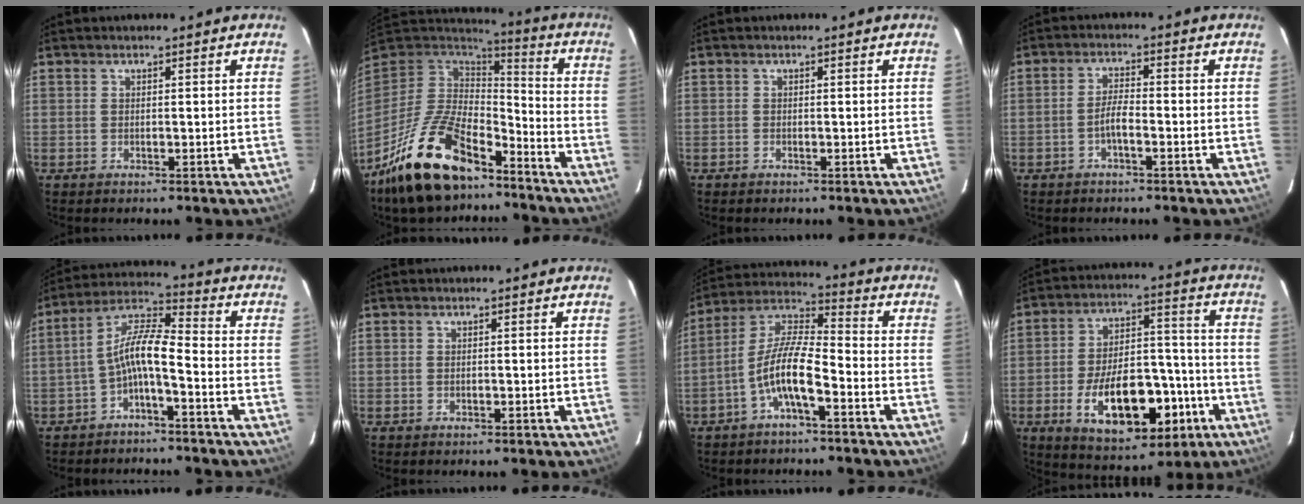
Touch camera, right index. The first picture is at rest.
{"total": 20.3, "force": [-13.8, 8.4, 12.2], "torque": [-0.251, -0.017, -0.244]}
{"total": 0.6, "force": [-0.5, 0.3, 0.0], "torque": [0.000, 0.002, -0.010]}
{"total": 3.0, "force": [-1.7, 0.7, 2.4], "torque": [-0.052, 0.006, -0.032]}
{"total": 7.8, "force": [-3.4, 1.7, 6.8], "torque": [-0.158, 0.021, -0.066]}
{"total": 0.0}
{"total": 9.7, "force": [-4.6, 2.4, 8.2], "torque": [-0.177, 0.009, -0.089]}
{"total": 19.6, "force": [-7.6, 9.9, 15.0], "torque": [-0.275, 0.014, -0.096]}